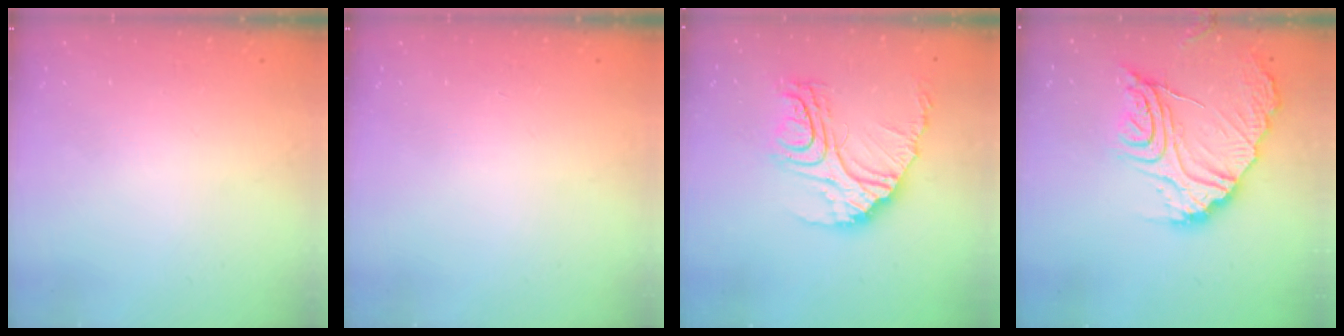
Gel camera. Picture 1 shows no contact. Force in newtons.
{"total": 0.0}
{"total": 18.5, "press": 18.4, "slide": 2.1}
{"total": 18.5, "press": 18.4, "slide": 1.9}